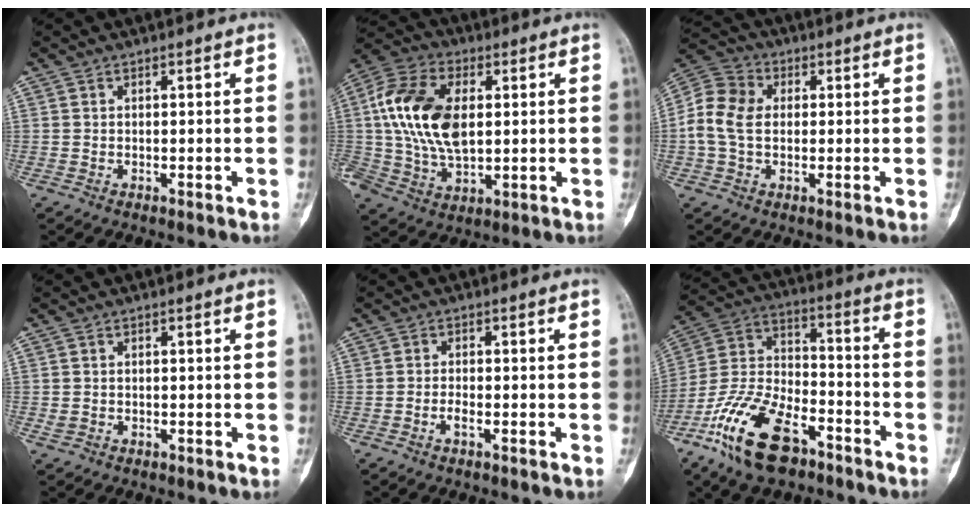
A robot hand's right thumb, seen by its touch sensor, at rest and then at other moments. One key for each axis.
{"total": 16.5, "fx": 2.2, "fy": 9.7, "fz": 13.1, "tx": -0.257, "ty": 0.006, "tz": 0.038}
{"total": 9.1, "fx": 0.1, "fy": 6.6, "fz": 6.3, "tx": -0.126, "ty": 0.023, "tz": -0.007}
{"total": 1.1, "fx": -0.4, "fy": 0.9, "fz": 0.4, "tx": -0.011, "ty": 0.001, "tz": -0.005}
{"total": 1.8, "fx": -1.0, "fy": 0.6, "fz": 1.4, "tx": -0.028, "ty": 0.004, "tz": -0.021}
{"total": 18.5, "fx": -11.1, "fy": 8.7, "fz": 12.0, "tx": -0.232, "ty": 0.063, "tz": -0.209}